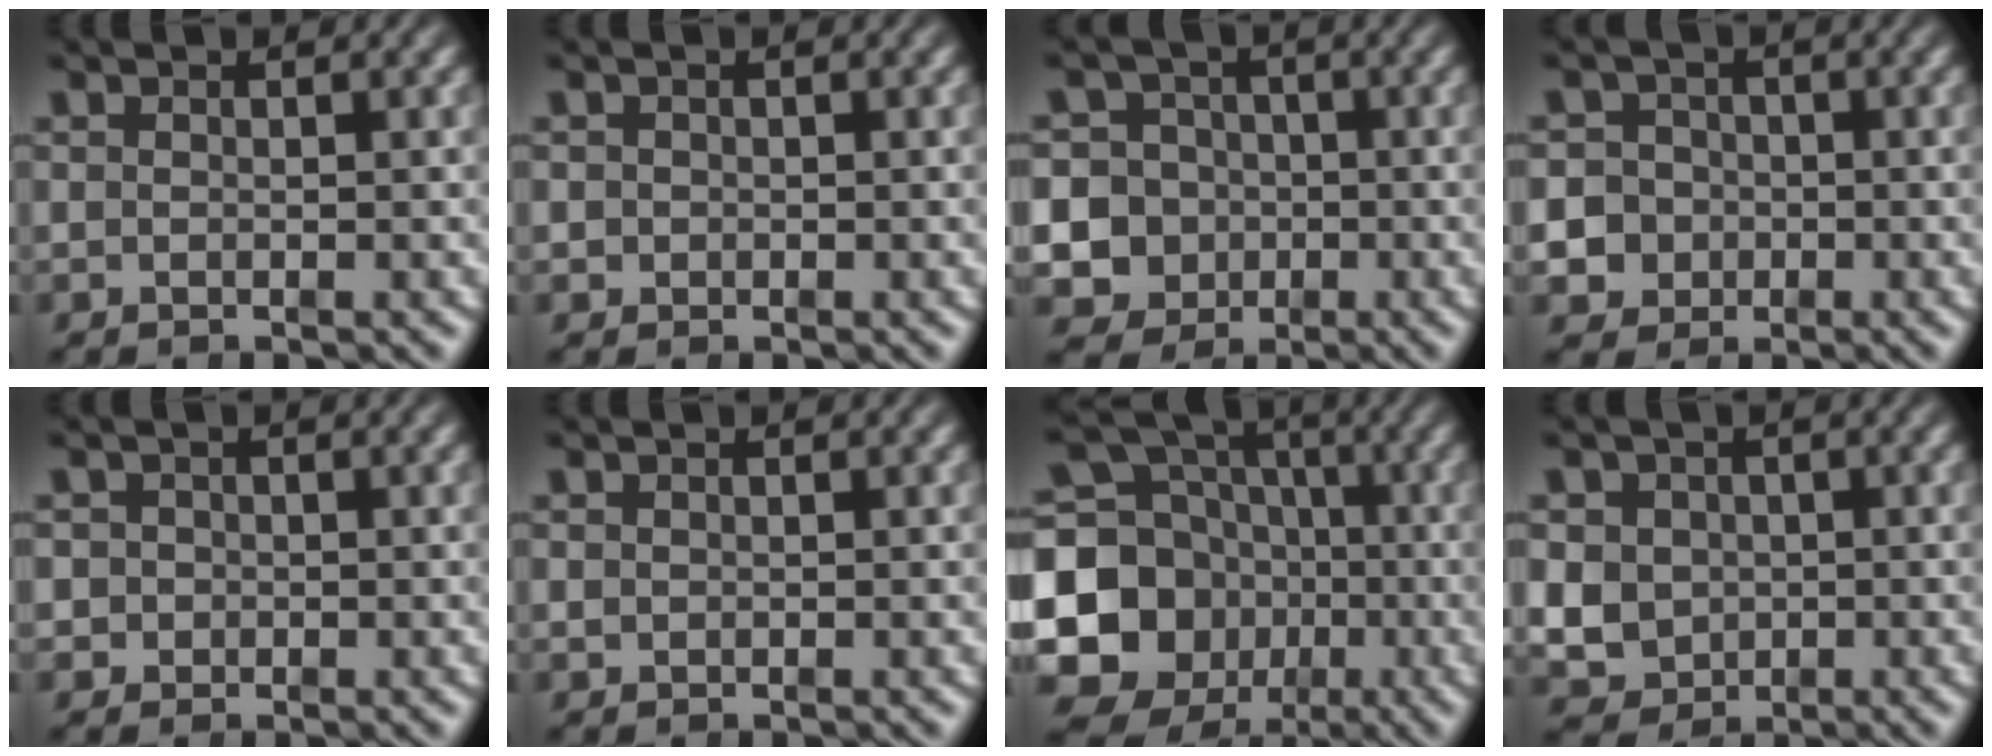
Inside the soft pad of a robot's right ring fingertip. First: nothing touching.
{"total": 1.3, "force": [-0.2, 1.3, 0.0], "torque": [-0.007, -0.004, -0.004]}
{"total": 14.8, "force": [-3.8, 13.9, 3.5], "torque": [-0.109, -0.071, -0.062]}
{"total": 8.5, "force": [-2.0, 7.9, 2.3], "torque": [-0.066, -0.036, -0.030]}
{"total": 2.8, "force": [-0.6, 2.7, 0.4], "torque": [-0.015, -0.006, -0.013]}
{"total": 0.0}
{"total": 16.9, "force": [-2.7, 15.2, 6.9], "torque": [-0.163, -0.072, -0.040]}
{"total": 8.4, "force": [-1.3, 7.7, 3.1], "torque": [-0.073, -0.036, -0.015]}